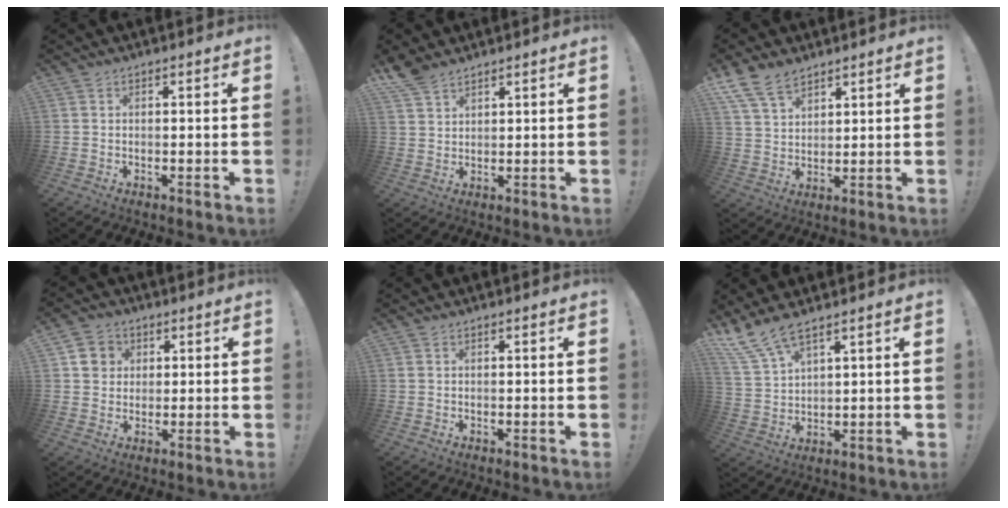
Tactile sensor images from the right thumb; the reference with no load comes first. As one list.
[{"total": 5.5, "force": [4.7, 2.0, 2.1], "torque": [-0.038, -0.028, 0.089]}, {"total": 9.9, "force": [7.3, 5.4, 4.0], "torque": [-0.084, -0.032, 0.144]}, {"total": 6.2, "force": [1.8, 5.7, 1.6], "torque": [-0.022, 0.000, 0.036]}, {"total": 0.0}, {"total": 7.6, "force": [6.2, 1.8, 3.9], "torque": [-0.097, -0.025, 0.122]}]